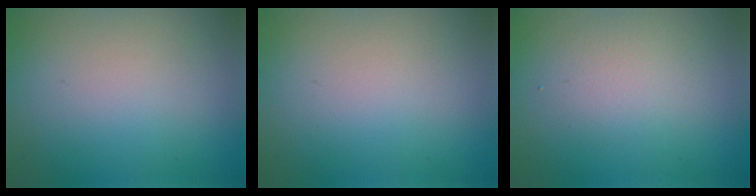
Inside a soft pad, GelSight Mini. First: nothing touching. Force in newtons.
{"total": 0.0}
{"total": 2.2, "press": 2.2, "slide": 0.1}